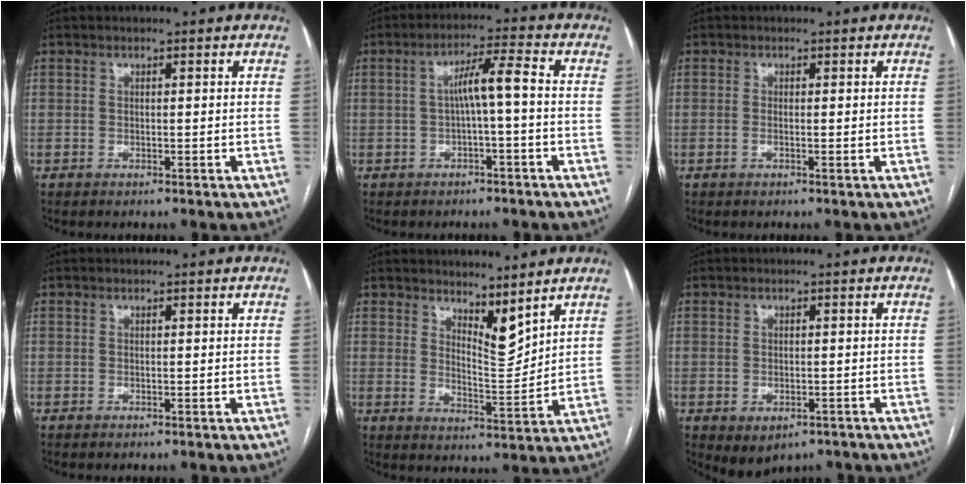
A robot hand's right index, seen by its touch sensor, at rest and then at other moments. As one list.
[{"total": 5.3, "force": [-0.4, 0.2, 5.3], "torque": [-0.088, 0.022, -0.005]}, {"total": 0.9, "force": [-0.1, 0.1, 0.8], "torque": [-0.018, -0.001, -0.002]}, {"total": 0.0}, {"total": 5.8, "force": [4.8, 1.2, 3.1], "torque": [-0.054, -0.018, 0.087]}, {"total": 4.3, "force": [-2.3, 2.9, 2.2], "torque": [-0.026, -0.003, -0.019]}]